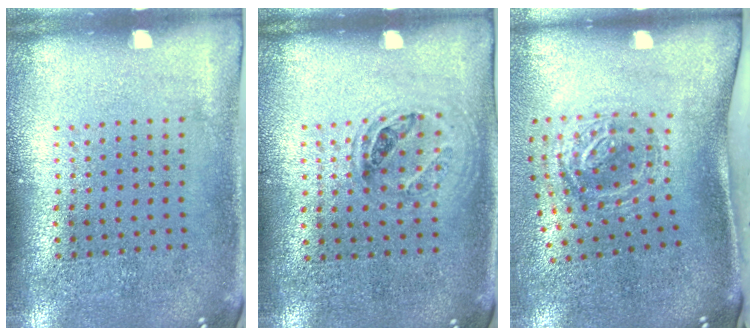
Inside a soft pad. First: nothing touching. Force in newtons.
{"total": 0.9, "press": 0.8, "slide": 0.4}
{"total": 1.8, "press": 1.2, "slide": 1.4}